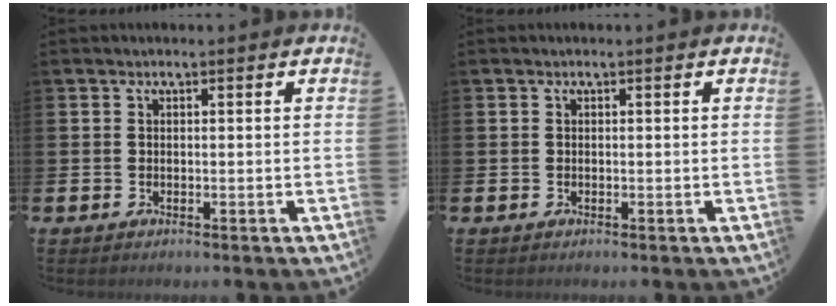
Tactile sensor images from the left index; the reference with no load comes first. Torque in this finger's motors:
{"motor_torque": [0.07, 0.08, 0.08, 0.01]}